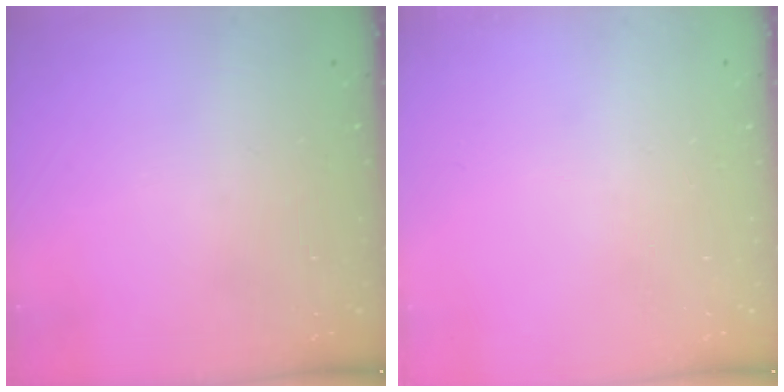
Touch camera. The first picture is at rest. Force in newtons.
{"total": 0.0}